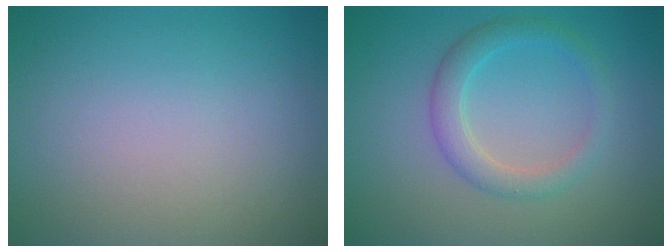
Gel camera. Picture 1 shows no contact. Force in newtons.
{"total": 2.7, "press": 2.7, "slide": 0.1}